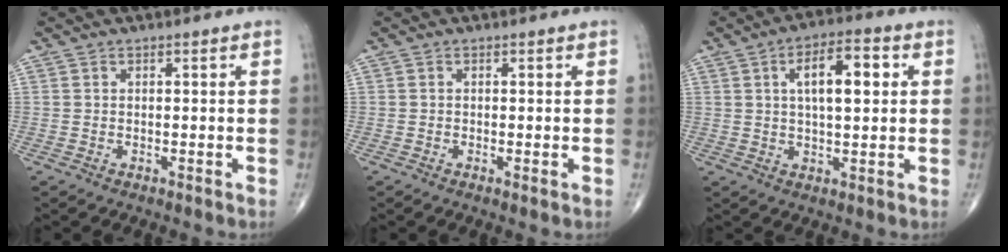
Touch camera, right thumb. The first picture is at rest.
{"total": 0.8, "force": [-0.2, 0.2, 0.8], "torque": [-0.019, -0.004, -0.006]}
{"total": 9.9, "force": [2.5, 4.0, 8.7], "torque": [-0.124, 0.007, 0.034]}